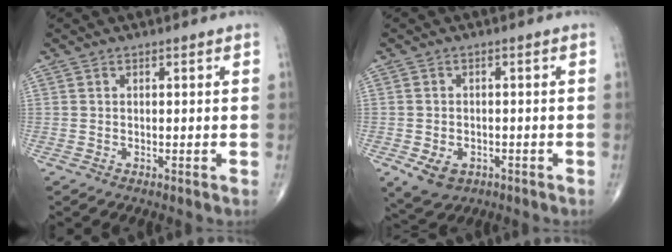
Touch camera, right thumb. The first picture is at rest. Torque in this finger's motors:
{"motor_torque": [0.53, 0.61, -0.23, -0.31, 0.06]}